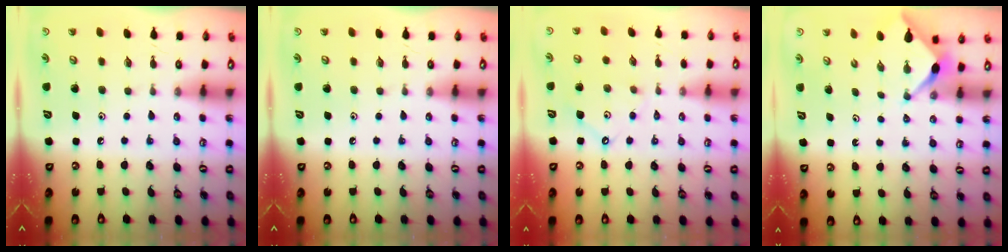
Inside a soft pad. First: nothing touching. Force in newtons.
{"total": 0.0}
{"total": 6.2, "press": 6.2, "slide": 0.8}
{"total": 2.5, "press": 2.5, "slide": 0.3}